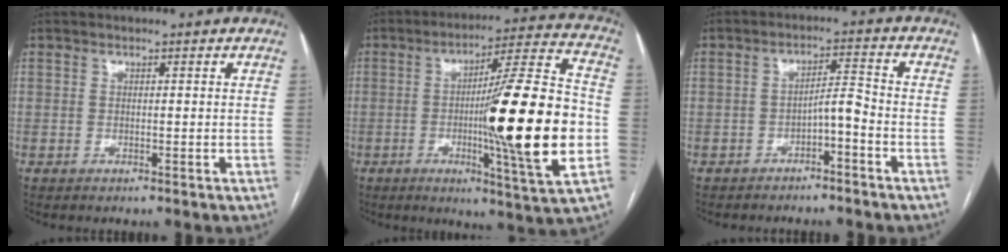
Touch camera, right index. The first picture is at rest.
{"total": 22.0, "force": [-3.2, -0.1, 21.8], "torque": [-0.312, -0.008, -0.052]}
{"total": 3.9, "force": [-2.3, 0.7, 3.1], "torque": [-0.053, 0.012, -0.035]}